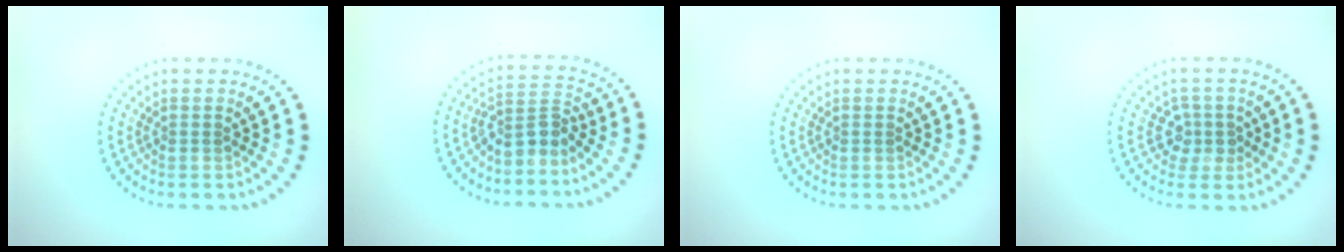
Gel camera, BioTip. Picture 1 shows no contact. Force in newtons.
{"total": 2.8, "press": 2.0, "slide": 2.0}
{"total": 0.0}
{"total": 2.0, "press": 1.6, "slide": 1.2}